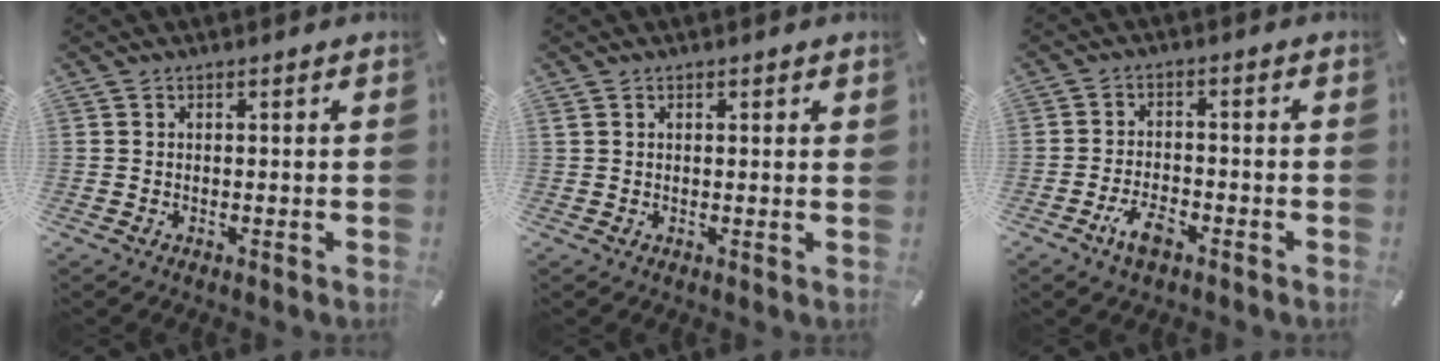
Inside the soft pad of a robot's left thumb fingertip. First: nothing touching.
{"total": 0.9, "force": [0.5, 0.4, 0.7], "torque": [-0.013, 0.000, 0.009]}
{"total": 5.8, "force": [-3.5, 2.7, 3.8], "torque": [-0.084, 0.013, -0.066]}